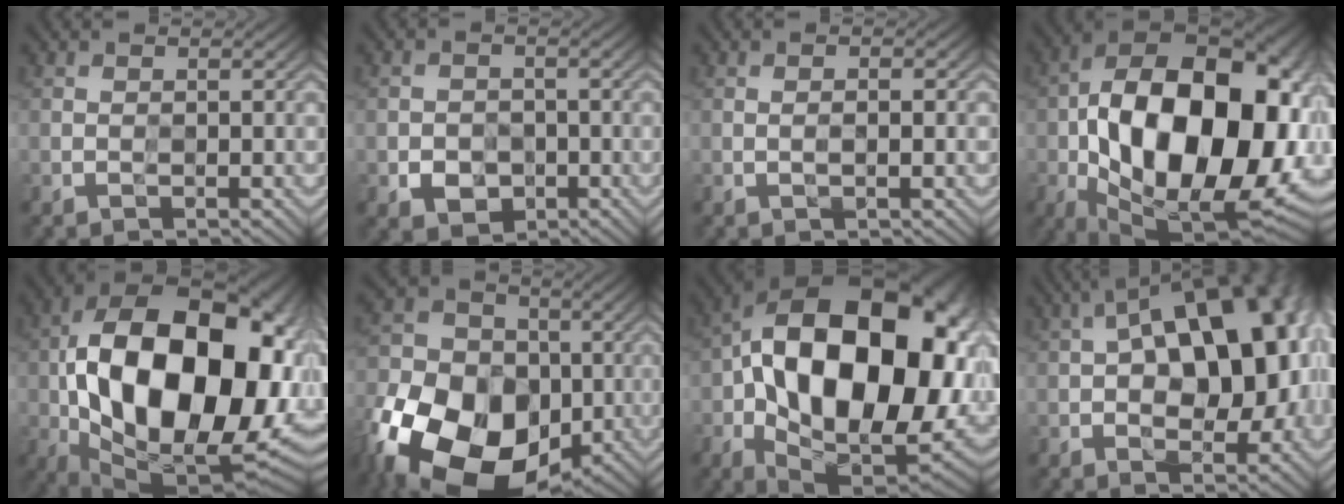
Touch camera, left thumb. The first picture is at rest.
{"total": 3.7, "force": [-1.4, 2.8, 1.8], "torque": [-0.034, -0.009, -0.025]}
{"total": 1.3, "force": [-0.1, 0.2, 1.3], "torque": [-0.020, -0.001, -0.002]}
{"total": 23.4, "force": [-2.5, 13.3, 19.1], "torque": [-0.368, -0.027, -0.028]}
{"total": 23.2, "force": [0.0, 13.4, 18.9], "torque": [-0.379, -0.021, 0.011]}
{"total": 20.4, "force": [-8.3, 14.3, 12.0], "torque": [-0.259, -0.033, -0.148]}
{"total": 23.8, "force": [2.0, 14.6, 18.6], "torque": [-0.361, -0.022, 0.050]}
{"total": 21.0, "force": [3.4, 11.6, 17.2], "torque": [-0.226, 0.052, 0.043]}